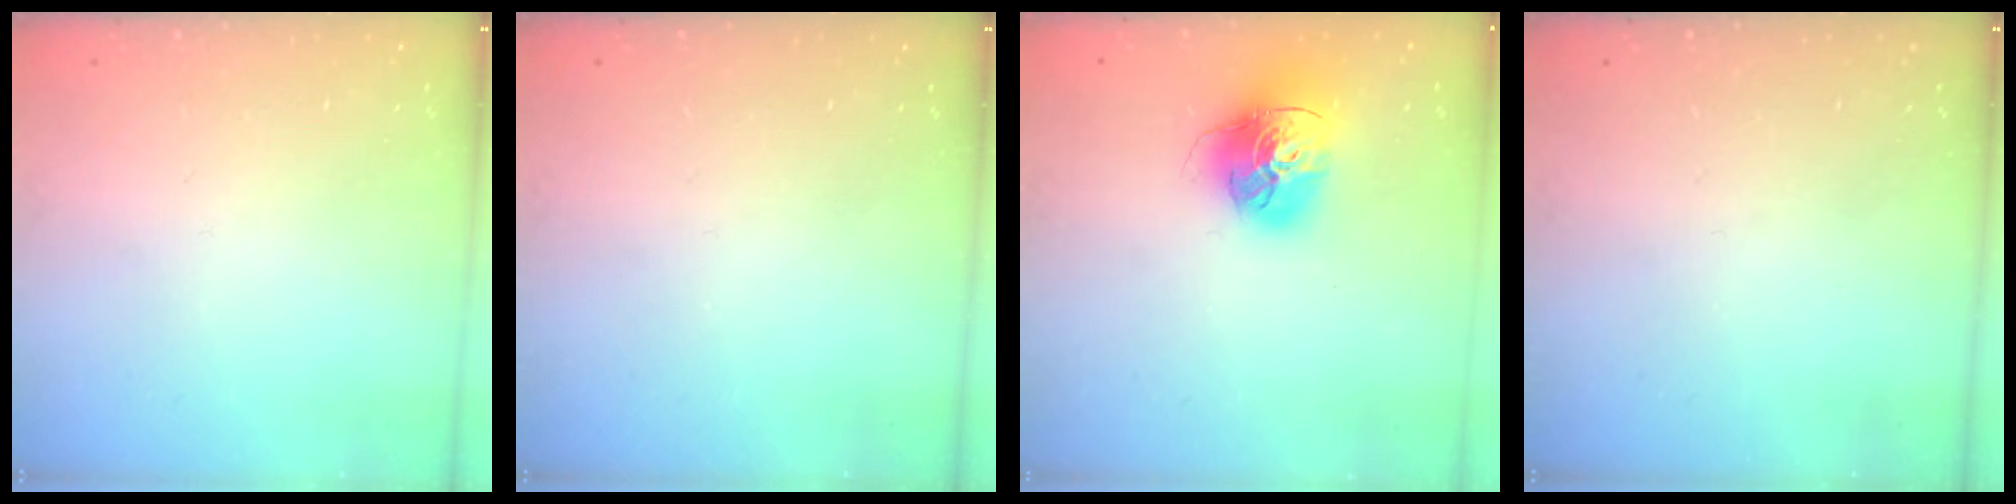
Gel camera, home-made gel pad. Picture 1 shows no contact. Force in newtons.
{"total": 0.0}
{"total": 17.4, "press": 17.3, "slide": 2.1}
{"total": 0.0}